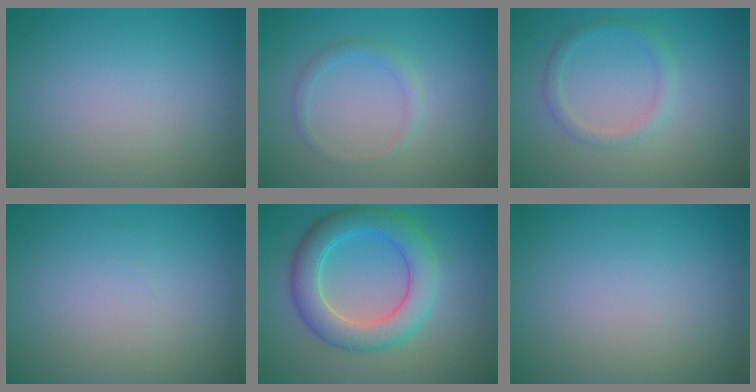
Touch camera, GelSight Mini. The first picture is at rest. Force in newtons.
{"total": 1.2, "press": 1.2, "slide": 0.0}
{"total": 1.6, "press": 1.6, "slide": 0.1}
{"total": 0.0}
{"total": 5.8, "press": 5.8, "slide": 0.1}
{"total": 0.0}